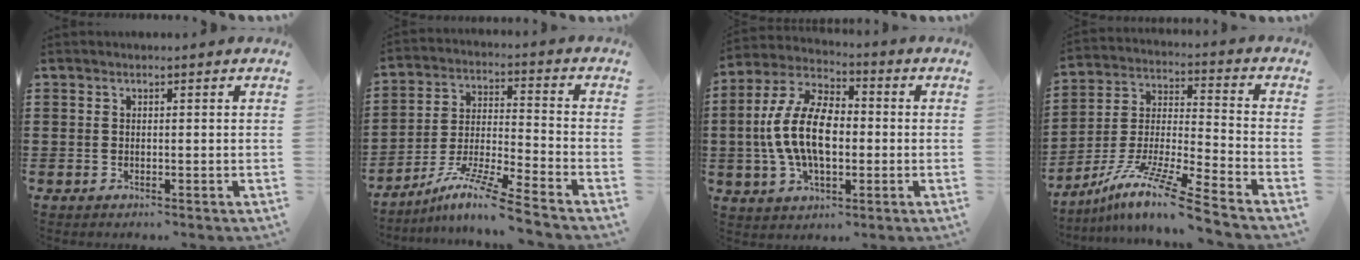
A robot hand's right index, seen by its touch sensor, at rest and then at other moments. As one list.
[{"total": 9.7, "force": [-7.9, 0.1, 5.7], "torque": [-0.118, -0.003, -0.159]}, {"total": 11.9, "force": [-0.9, 6.6, 9.9], "torque": [-0.231, 0.001, -0.022]}, {"total": 11.5, "force": [-9.1, 0.0, 7.0], "torque": [-0.133, 0.003, -0.181]}]